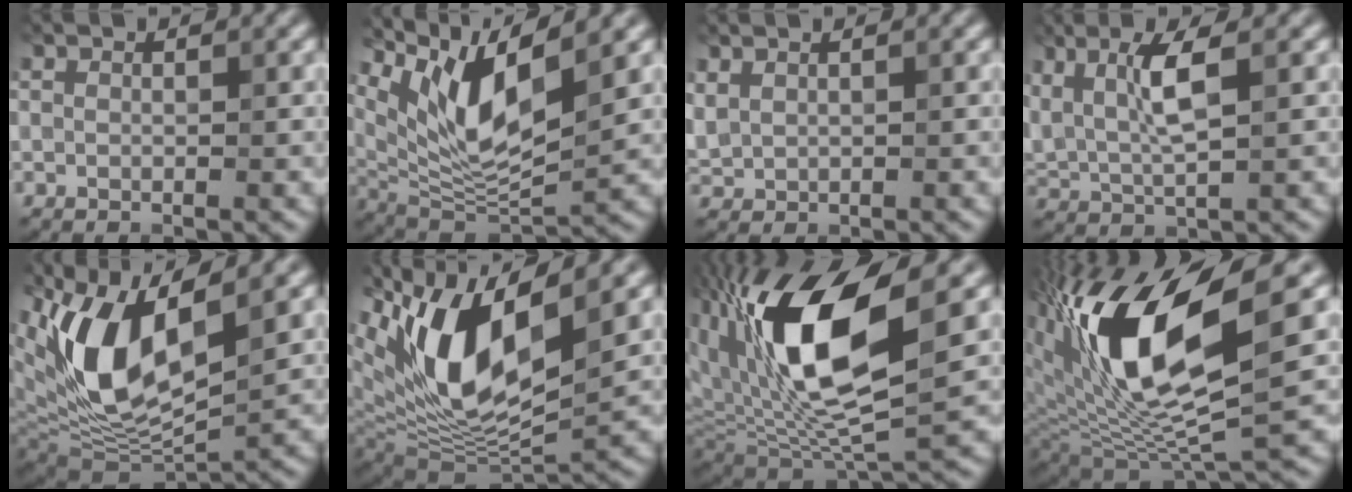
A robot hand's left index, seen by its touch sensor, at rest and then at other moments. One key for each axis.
{"total": 8.6, "fx": 4.1, "fy": 2.6, "fz": 7.0, "tx": -0.139, "ty": -0.011, "tz": 0.081}
{"total": 0.9, "fx": 0.8, "fy": 0.4, "fz": 0.3, "tx": -0.011, "ty": 0.001, "tz": 0.020}
{"total": 4.3, "fx": 1.5, "fy": 1.0, "fz": 4.0, "tx": -0.085, "ty": -0.003, "tz": 0.032}
{"total": 11.2, "fx": 3.6, "fy": 5.0, "fz": 9.4, "tx": -0.194, "ty": -0.005, "tz": 0.067}
{"total": 12.9, "fx": 4.2, "fy": 5.5, "fz": 10.9, "tx": -0.211, "ty": -0.003, "tz": 0.076}
{"total": 13.3, "fx": 2.6, "fy": 5.1, "fz": 12.0, "tx": -0.218, "ty": -0.001, "tz": 0.043}
{"total": 13.1, "fx": 3.5, "fy": 5.1, "fz": 11.6, "tx": -0.218, "ty": -0.008, "tz": 0.063}